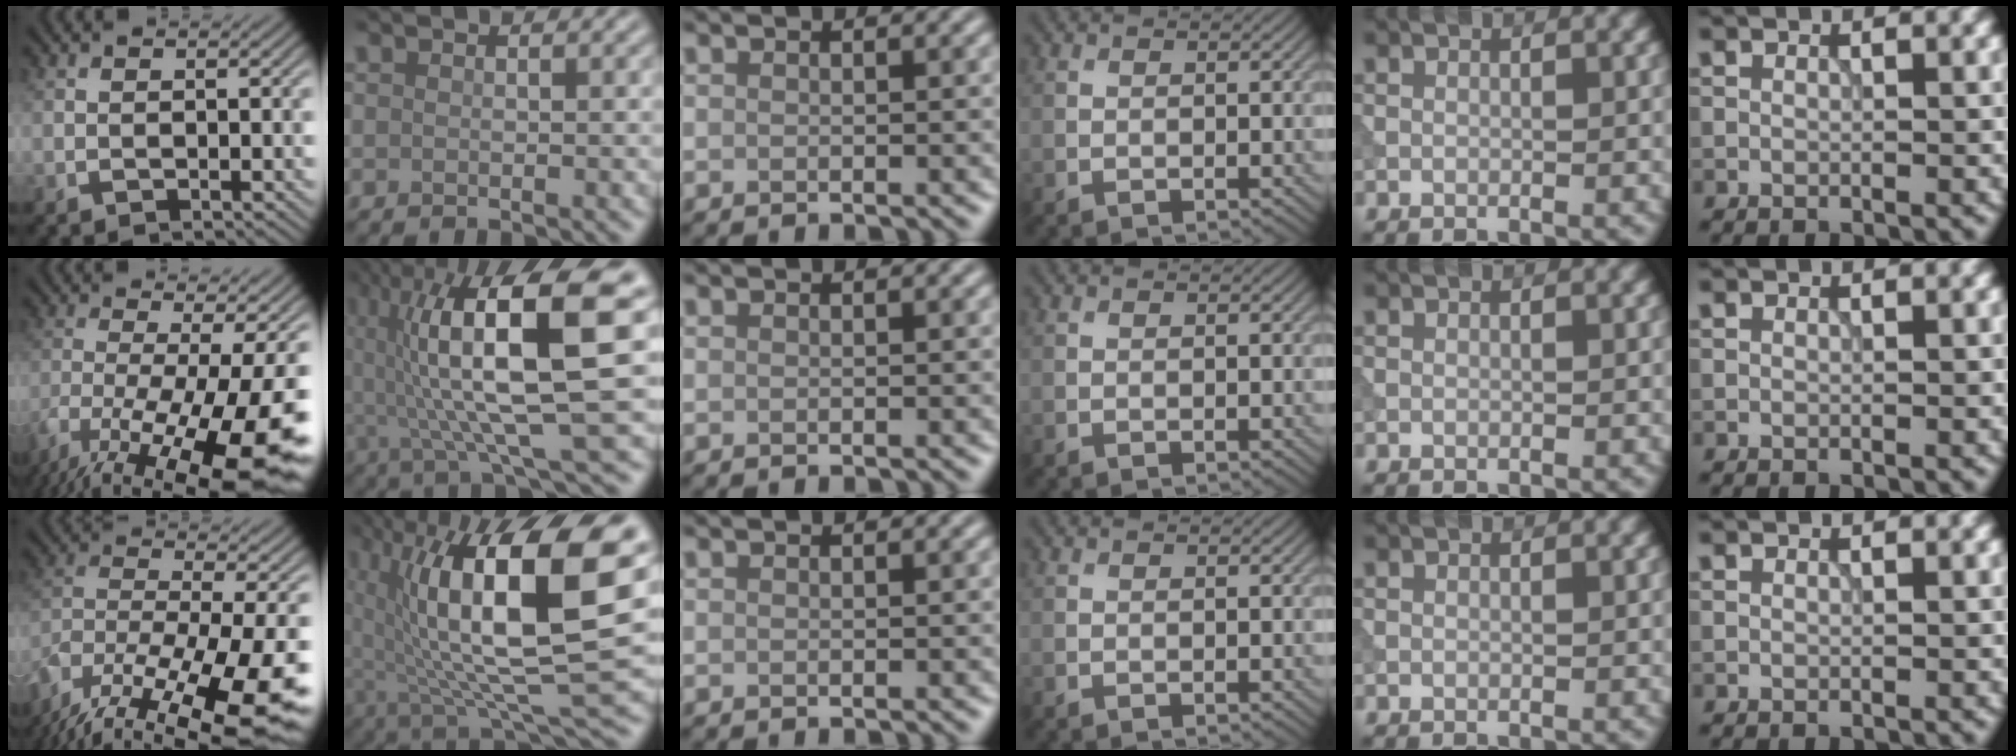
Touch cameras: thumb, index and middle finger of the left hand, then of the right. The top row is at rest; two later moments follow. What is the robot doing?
{"motion": "extract", "object": "tissue"}